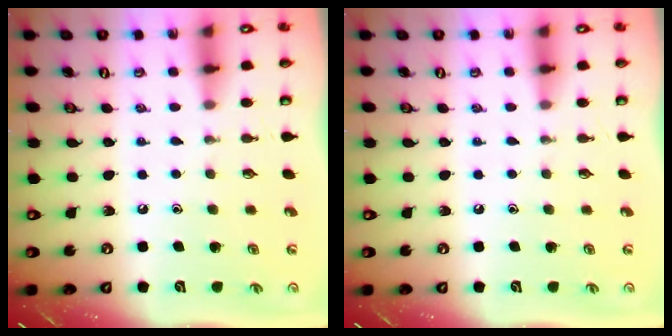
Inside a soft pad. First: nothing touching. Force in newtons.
{"total": 0.0}